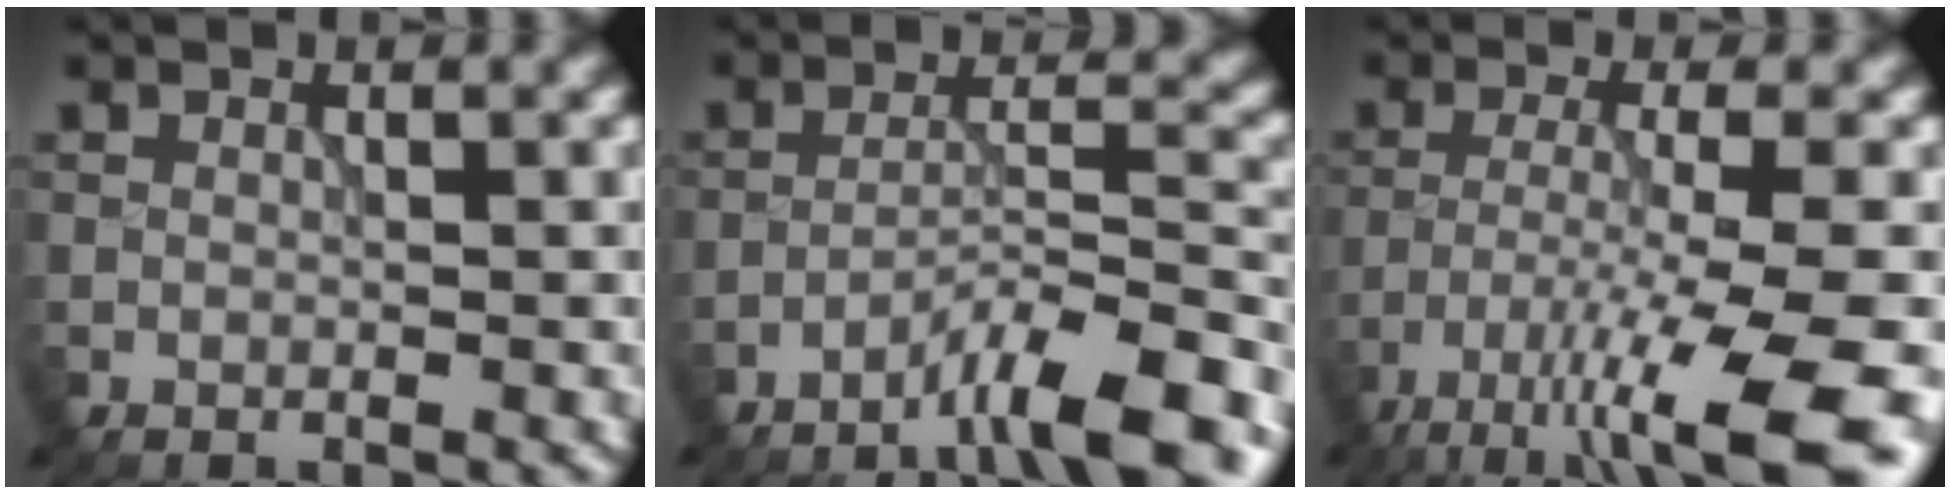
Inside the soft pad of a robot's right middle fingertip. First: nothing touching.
{"total": 7.6, "force": [-5.4, 1.1, 5.3], "torque": [-0.079, 0.009, -0.092]}
{"total": 10.3, "force": [-5.8, 1.7, 8.3], "torque": [-0.138, -0.010, -0.098]}